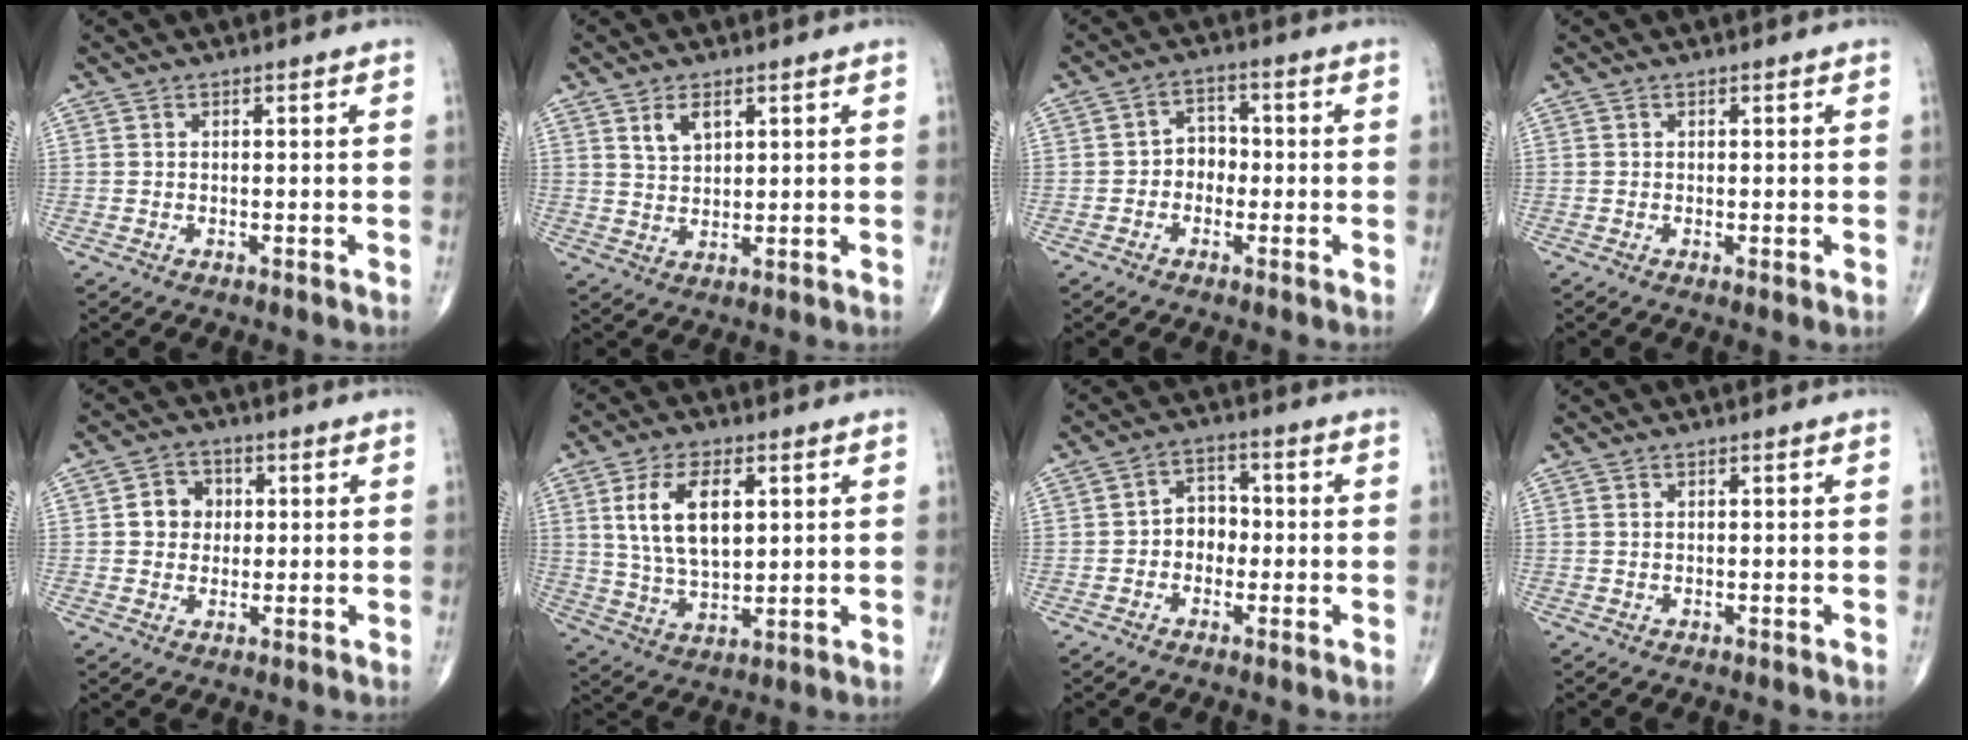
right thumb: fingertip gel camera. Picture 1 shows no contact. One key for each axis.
{"total": 4.3, "fx": 2.2, "fy": 2.4, "fz": 2.8, "tx": -0.043, "ty": -0.013, "tz": 0.045}
{"total": 4.5, "fx": -1.0, "fy": 3.7, "fz": 2.3, "tx": -0.007, "ty": 0.021, "tz": -0.029}
{"total": 1.0, "fx": -0.1, "fy": 0.2, "fz": 1.0, "tx": -0.020, "ty": -0.005, "tz": -0.002}
{"total": 5.5, "fx": 0.7, "fy": 4.9, "fz": 2.4, "tx": -0.011, "ty": 0.005, "tz": 0.006}
{"total": 12.4, "fx": 3.3, "fy": 6.6, "fz": 9.9, "tx": -0.174, "ty": -0.011, "tz": 0.066}
{"total": 5.4, "fx": -0.9, "fy": 4.3, "fz": 3.1, "tx": -0.017, "ty": 0.023, "tz": -0.027}
{"total": 0.0}